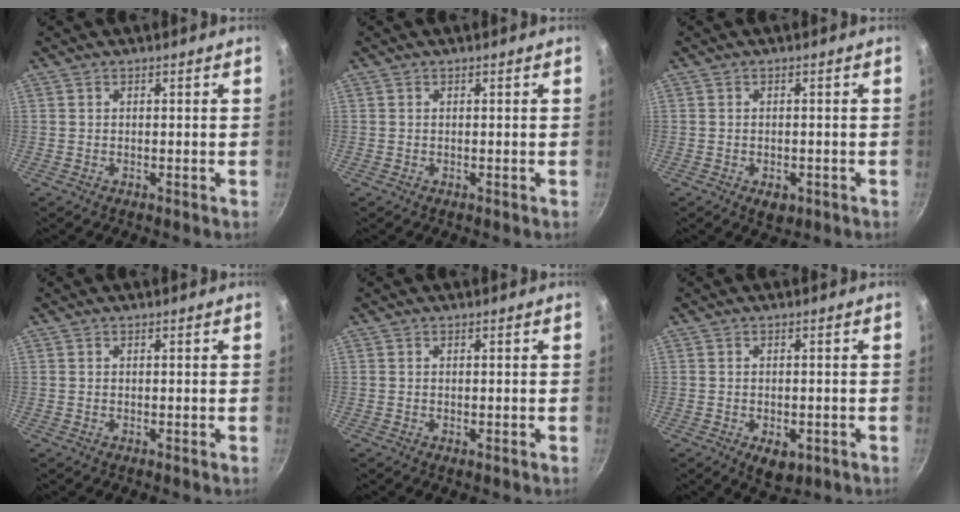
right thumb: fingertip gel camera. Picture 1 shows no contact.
{"total": 0.0}
{"total": 3.1, "force": [-1.3, 1.9, 2.0], "torque": [-0.026, 0.002, -0.011]}
{"total": 0.0}
{"total": 0.5, "force": [-0.1, 0.2, 0.4], "torque": [-0.007, 0.000, -0.002]}
{"total": 5.0, "force": [-1.8, 3.0, 3.6], "torque": [-0.040, 0.003, -0.017]}